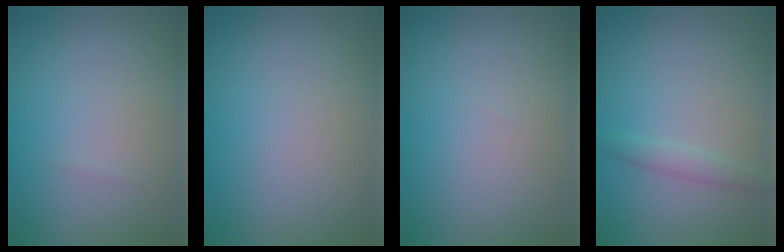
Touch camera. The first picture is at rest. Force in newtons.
{"total": 0.0}
{"total": 0.0}
{"total": 1.2, "press": 1.2, "slide": 0.1}